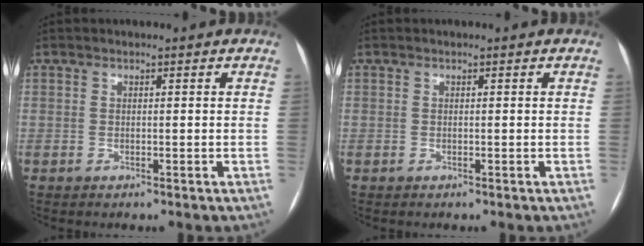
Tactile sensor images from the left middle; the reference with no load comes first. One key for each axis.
{"total": 0.0}